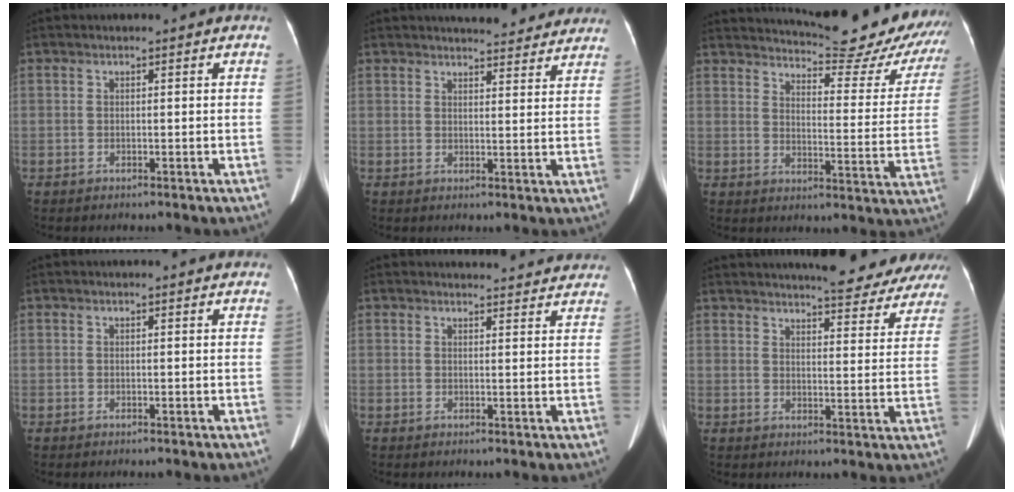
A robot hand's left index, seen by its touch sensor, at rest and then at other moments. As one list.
[{"total": 12.1, "force": [11.2, 2.7, 3.6], "torque": [-0.022, 0.002, 0.120]}, {"total": 24.0, "force": [22.4, 3.5, 7.9], "torque": [-0.103, -0.080, 0.259]}, {"total": 3.5, "force": [3.3, 0.4, 1.1], "torque": [-0.013, 0.015, 0.031]}, {"total": 13.9, "force": [13.4, 2.4, 2.8], "torque": [-0.009, 0.002, 0.135]}, {"total": 20.3, "force": [18.7, 3.6, 7.1], "torque": [-0.081, -0.037, 0.210]}]